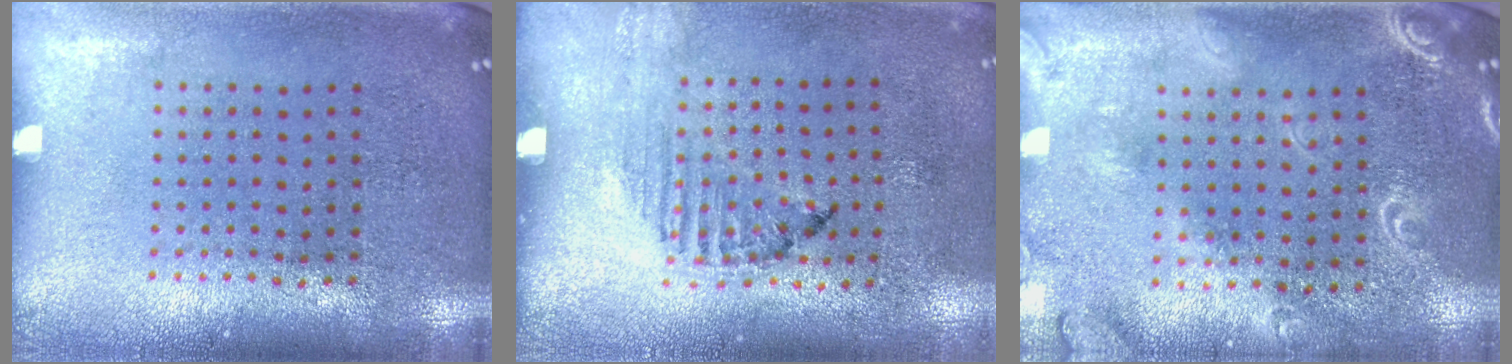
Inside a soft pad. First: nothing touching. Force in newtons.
{"total": 1.3, "press": 1.1, "slide": 0.6}
{"total": 2.1, "press": 1.9, "slide": 1.0}